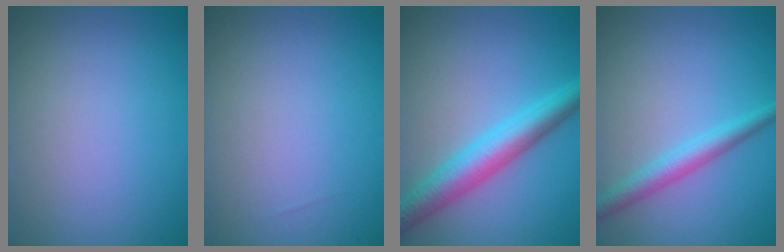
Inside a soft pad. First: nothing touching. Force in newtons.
{"total": 0.0}
{"total": 5.2, "press": 5.2, "slide": 0.1}
{"total": 2.6, "press": 2.6, "slide": 0.0}